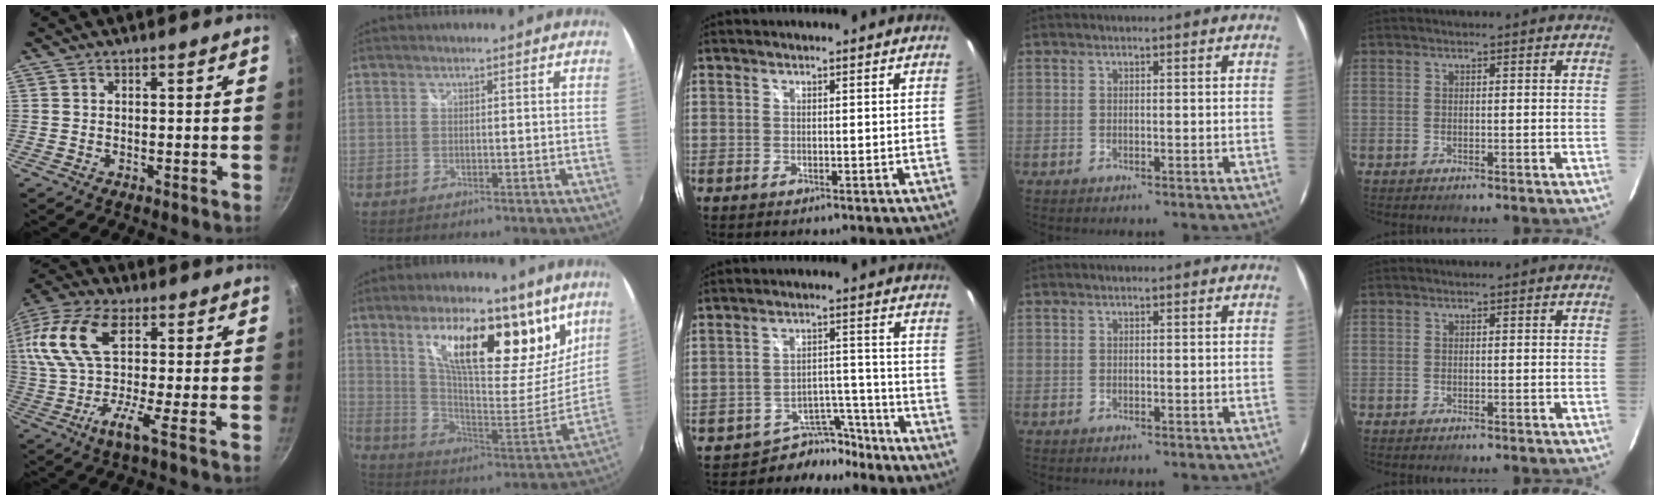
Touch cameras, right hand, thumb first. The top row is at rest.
{"thumb": {"total": 19.3, "force": [3.0, 8.5, 17.1], "torque": [-0.358, 0.020, 0.026]}, "index": {"total": 24.3, "force": [14.3, 8.9, 17.4], "torque": [-0.267, 0.001, 0.246]}, "middle": {"total": 7.6, "force": [-6.6, 3.7, 0.1], "torque": [-0.001, 0.030, -0.097]}}